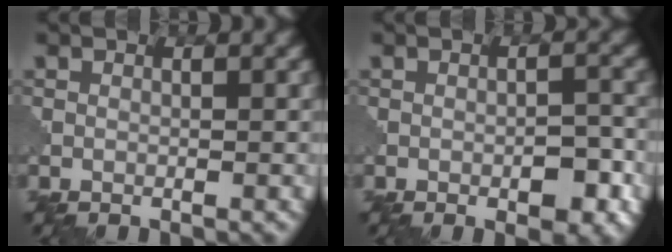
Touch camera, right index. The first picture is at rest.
{"total": 3.3, "force": [-1.4, 1.3, 2.7], "torque": [-0.037, 0.003, -0.020]}